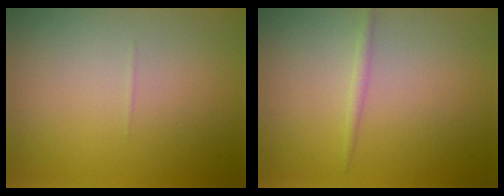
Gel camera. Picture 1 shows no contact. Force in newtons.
{"total": 0.8, "press": 0.8, "slide": 0.1}